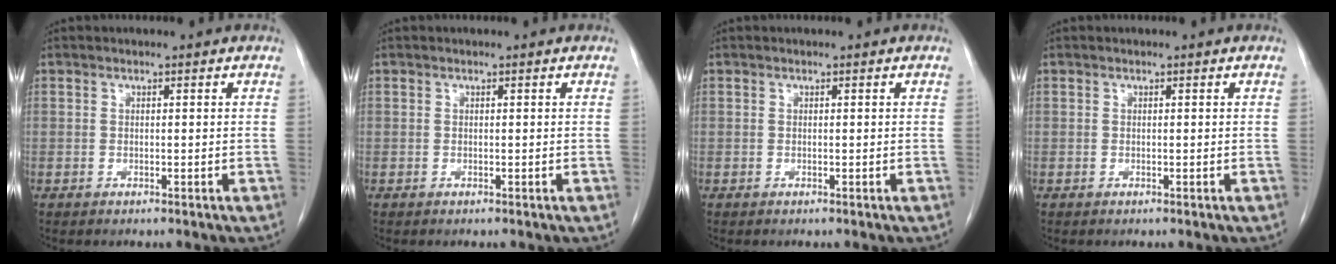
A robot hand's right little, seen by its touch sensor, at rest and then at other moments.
{"total": 0.0}
{"total": 0.0}
{"total": 0.0}